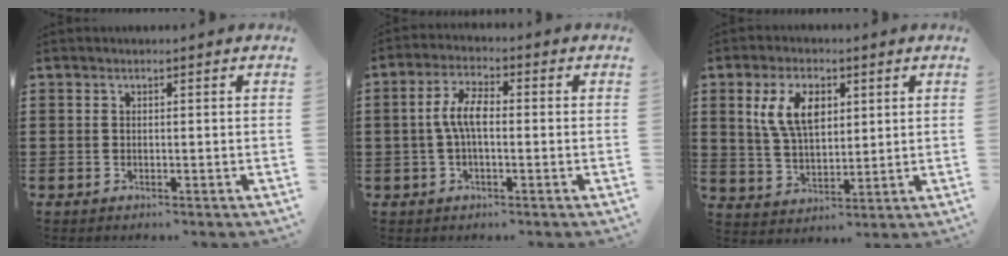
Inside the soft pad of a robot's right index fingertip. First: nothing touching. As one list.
[{"total": 5.4, "force": [-0.2, 2.0, 5.0], "torque": [-0.112, 0.002, -0.009]}, {"total": 7.7, "force": [2.9, 4.2, 5.7], "torque": [-0.132, 0.013, 0.051]}]